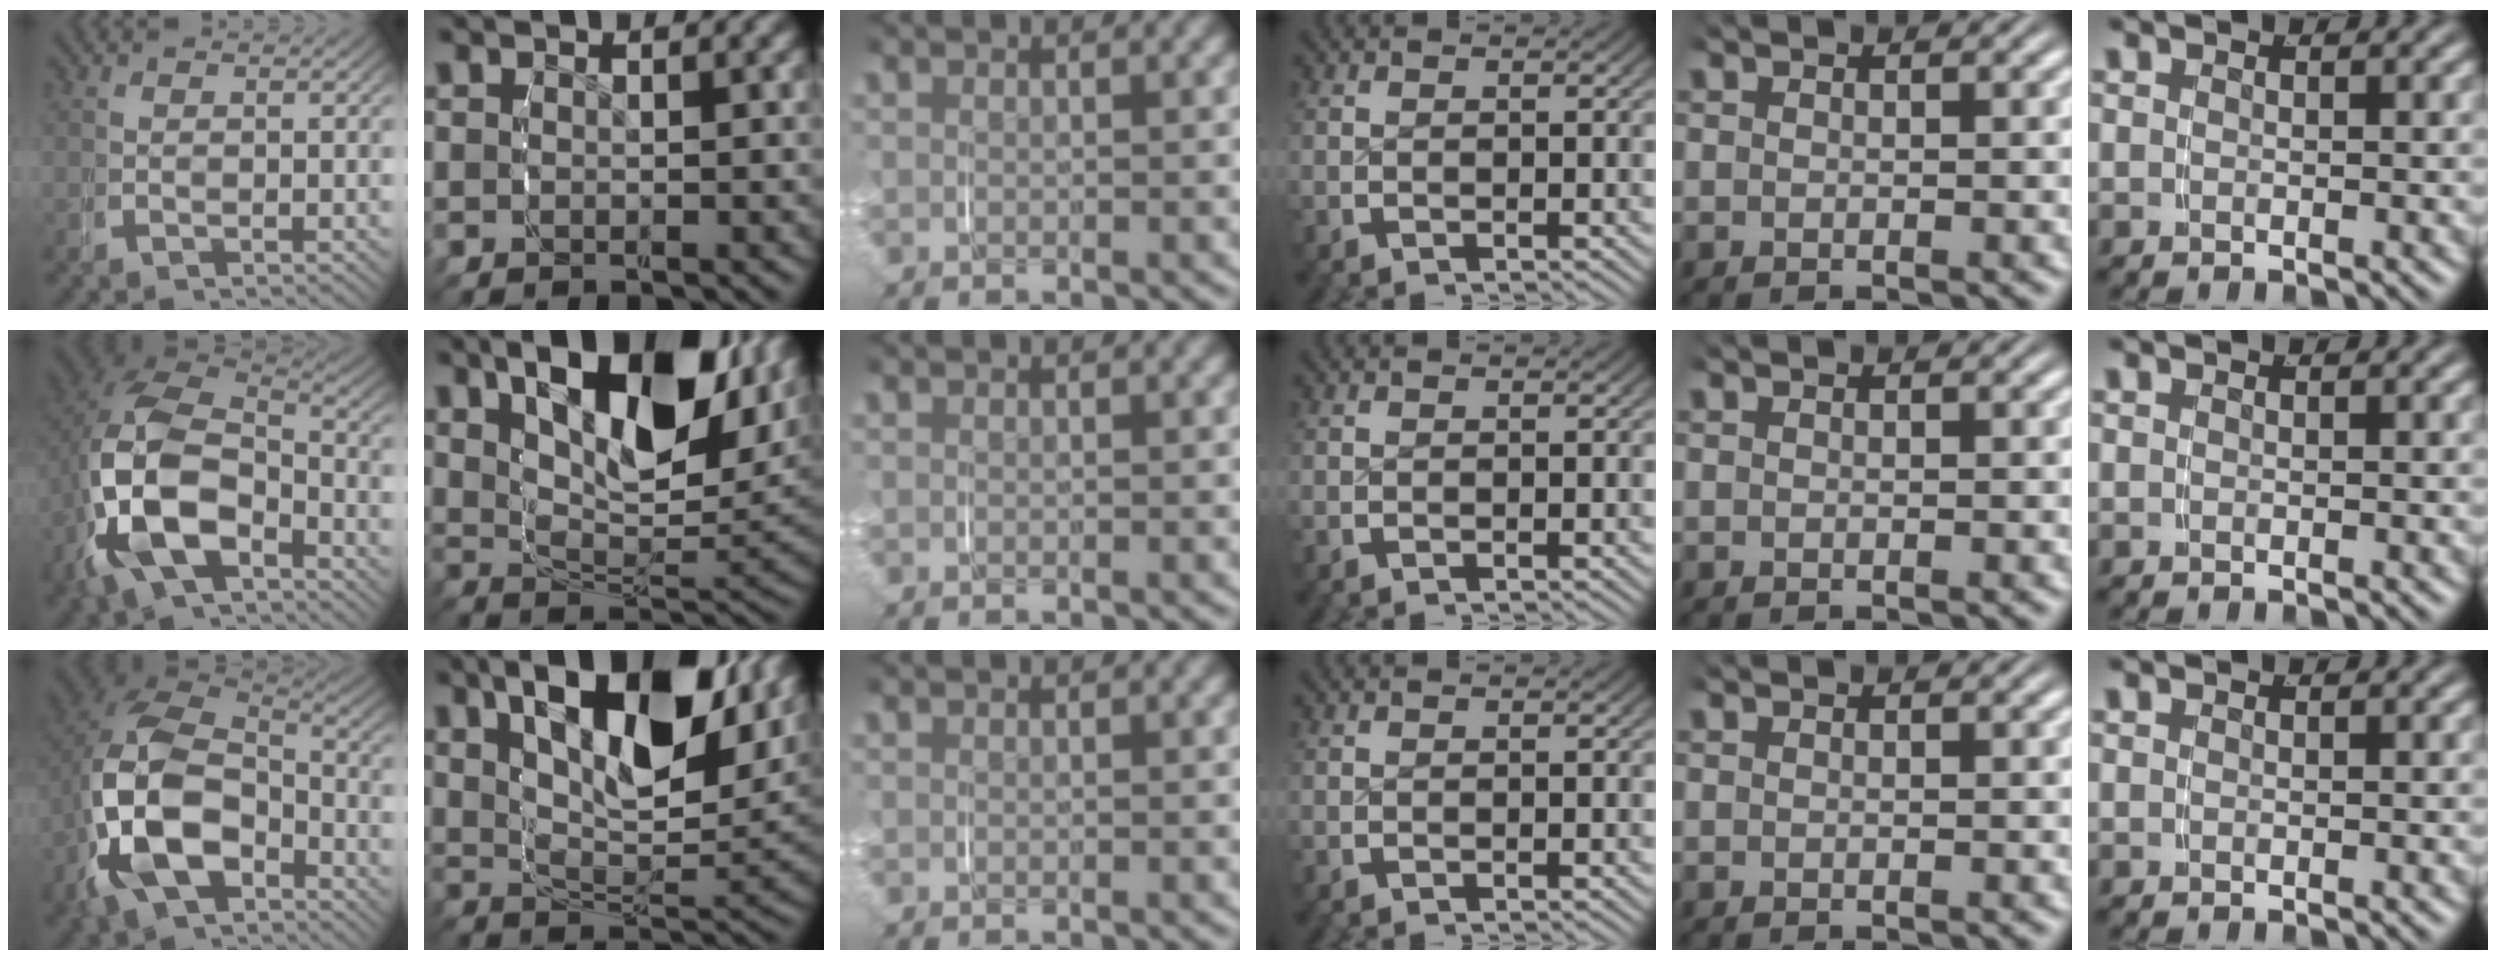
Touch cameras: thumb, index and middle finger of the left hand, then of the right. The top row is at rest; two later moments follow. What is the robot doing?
{"motion": "grasp_and_lifting", "object": "key"}